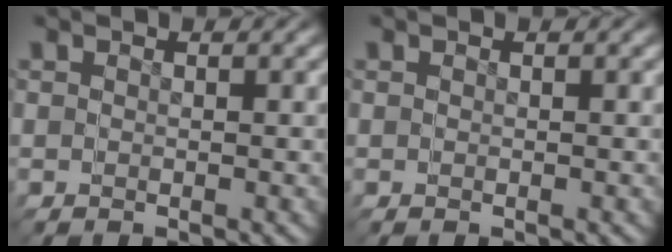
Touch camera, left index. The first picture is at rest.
{"total": 0.0}